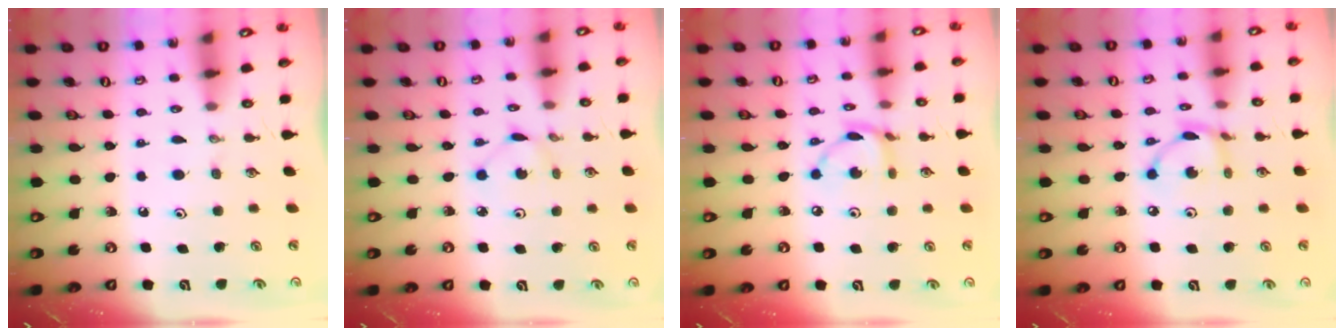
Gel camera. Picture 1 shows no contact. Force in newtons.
{"total": 1.2, "press": 1.2, "slide": 0.1}
{"total": 6.7, "press": 6.7, "slide": 0.2}
{"total": 5.6, "press": 5.6, "slide": 0.1}